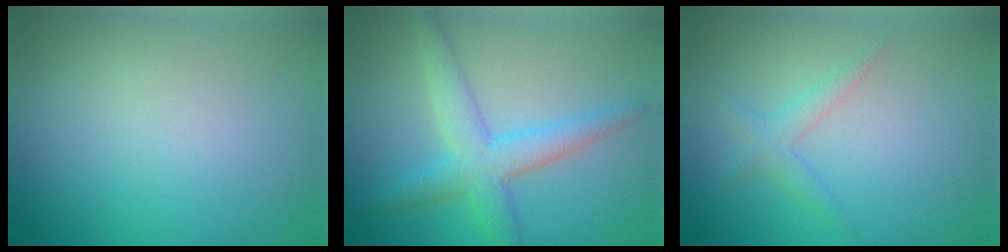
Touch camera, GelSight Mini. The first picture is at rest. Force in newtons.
{"total": 4.6, "press": 4.6, "slide": 0.1}
{"total": 1.7, "press": 1.7, "slide": 0.1}